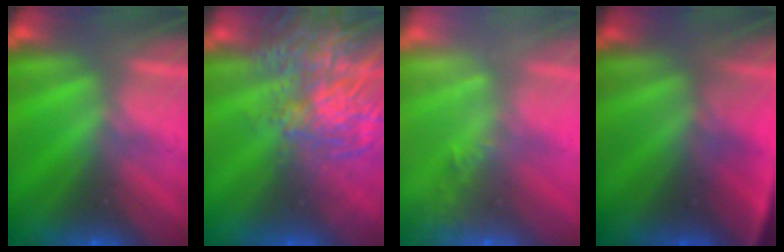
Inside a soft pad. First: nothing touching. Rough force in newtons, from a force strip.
{"total": 8.5}
{"total": 2.2}
{"total": 4.2}